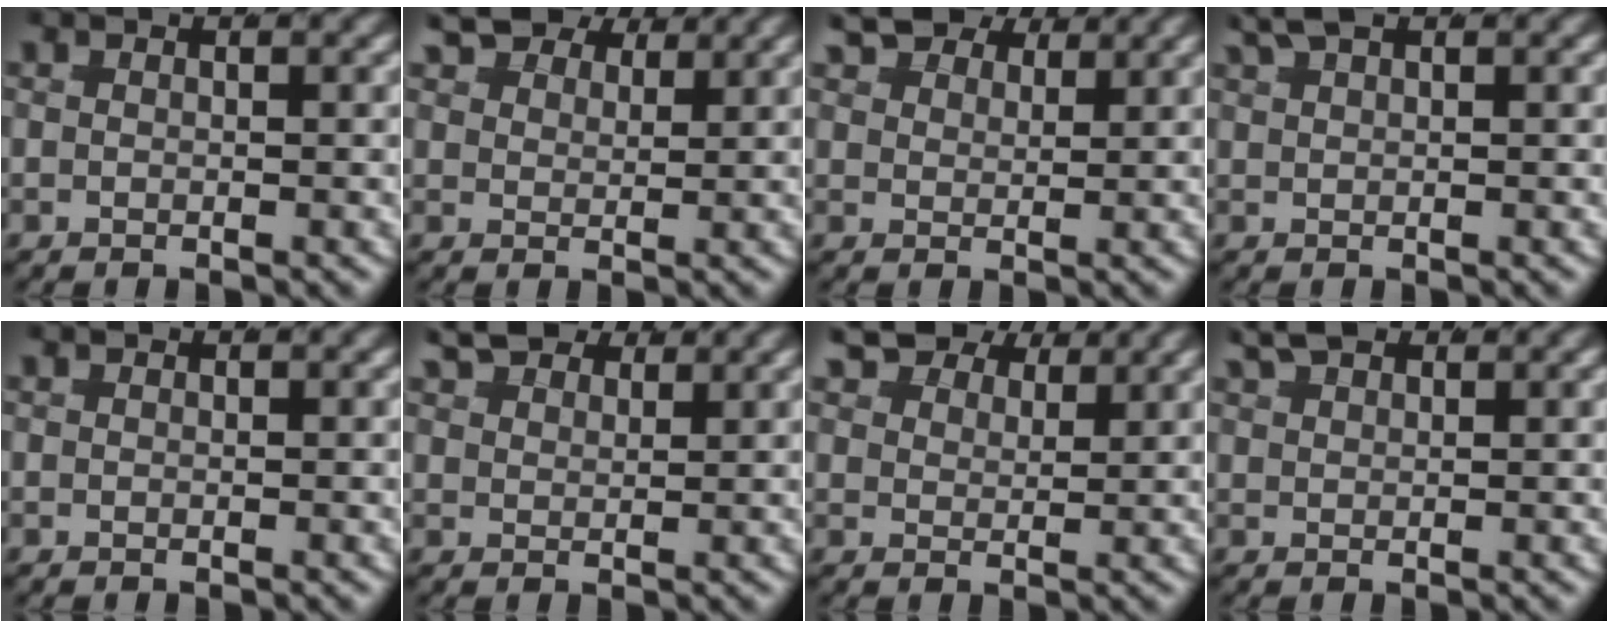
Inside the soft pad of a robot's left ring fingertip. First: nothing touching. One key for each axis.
{"total": 5.5, "fx": 4.1, "fy": 2.7, "fz": 2.4, "tx": -0.038, "ty": 0.003, "tz": 0.061}
{"total": 5.0, "fx": 3.8, "fy": 2.3, "fz": 2.2, "tx": -0.035, "ty": 0.002, "tz": 0.058}
{"total": 1.5, "fx": 1.4, "fy": 0.2, "fz": 0.6, "tx": -0.019, "ty": 0.002, "tz": 0.027}
{"total": 0.0}
{"total": 2.9, "fx": 2.4, "fy": 1.1, "fz": 1.1, "tx": -0.022, "ty": -0.005, "tz": 0.043}
{"total": 6.8, "fx": 4.8, "fy": 3.7, "fz": 3.1, "tx": -0.045, "ty": 0.008, "tz": 0.068}
{"total": 1.8, "fx": 1.7, "fy": 0.4, "fz": 0.6, "tx": -0.018, "ty": -0.001, "tz": 0.034}